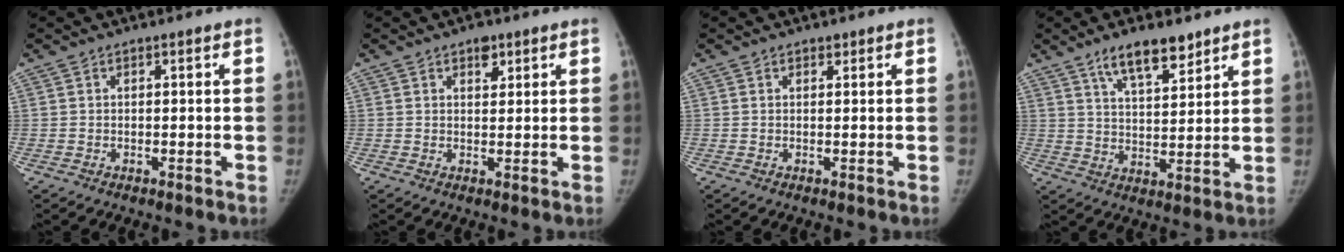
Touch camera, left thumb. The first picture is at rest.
{"total": 2.8, "force": [1.8, 1.7, 1.5], "torque": [-0.007, -0.009, 0.026]}
{"total": 0.6, "force": [0.5, 0.4, 0.2], "torque": [0.005, -0.004, 0.006]}
{"total": 9.3, "force": [6.6, 3.2, 5.8], "torque": [-0.072, -0.041, 0.117]}